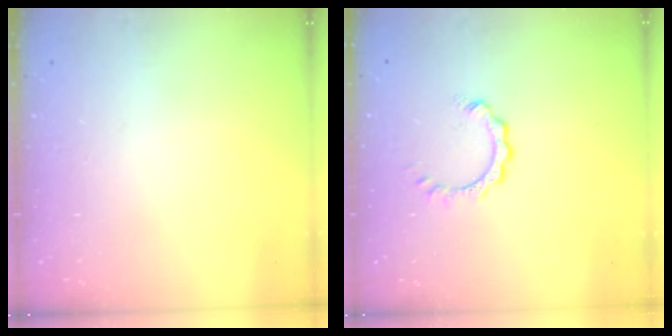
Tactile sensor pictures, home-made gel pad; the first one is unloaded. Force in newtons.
{"total": 4.4, "press": 4.4, "slide": 0.2}